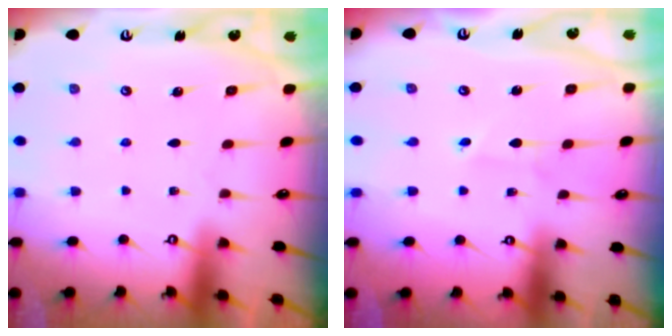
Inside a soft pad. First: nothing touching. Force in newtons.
{"total": 1.9, "press": 1.9, "slide": 0.1}